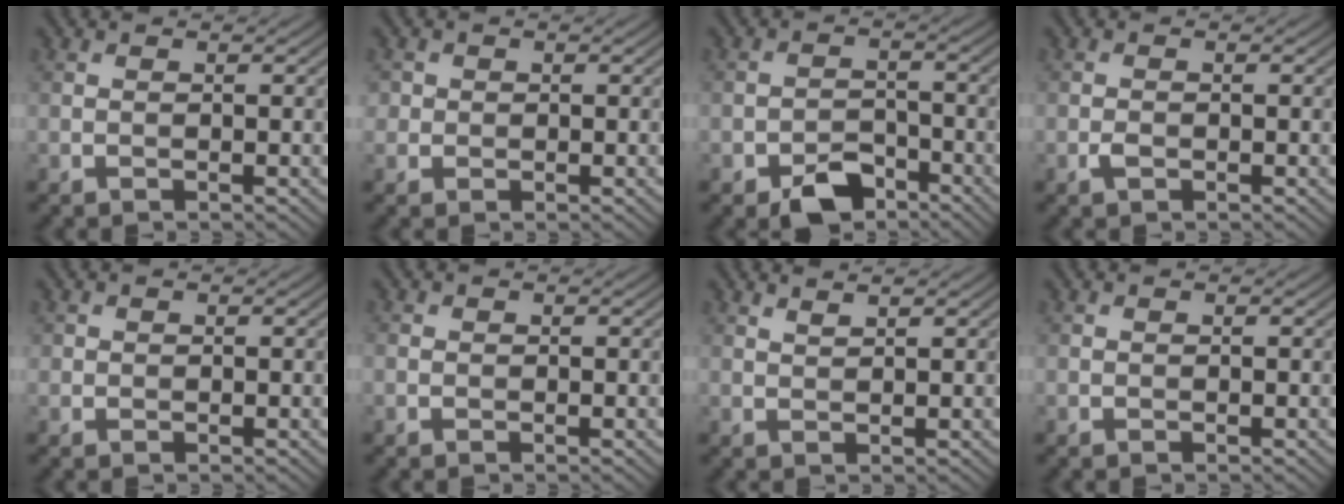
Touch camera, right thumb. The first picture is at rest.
{"total": 1.6, "force": [0.3, 1.5, 0.2], "torque": [-0.001, -0.003, 0.003]}
{"total": 5.0, "force": [-3.5, 2.6, 2.4], "torque": [-0.038, -0.001, -0.069]}
{"total": 1.0, "force": [-0.5, 0.6, 0.7], "torque": [-0.015, 0.000, -0.010]}
{"total": 0.8, "force": [0.2, 0.8, 0.1], "torque": [-0.001, -0.004, 0.003]}
{"total": 0.6, "force": [0.0, 0.6, 0.2], "torque": [-0.002, -0.003, -0.003]}
{"total": 1.4, "force": [1.2, 0.0, 0.7], "torque": [-0.015, 0.000, 0.025]}
{"total": 0.0}